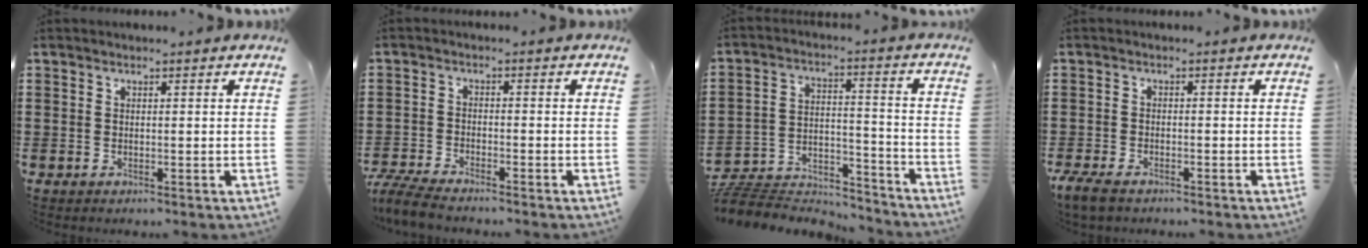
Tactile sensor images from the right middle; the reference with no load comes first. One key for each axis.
{"total": 4.5, "fx": -4.3, "fy": 0.3, "fz": 1.4, "tx": -0.051, "ty": -0.013, "tz": -0.091}
{"total": 7.4, "fx": -7.1, "fy": 1.7, "fz": 1.2, "tx": -0.021, "ty": 0.015, "tz": -0.143}
{"total": 2.5, "fx": -2.0, "fy": 0.8, "fz": 1.3, "tx": -0.046, "ty": -0.004, "tz": -0.044}